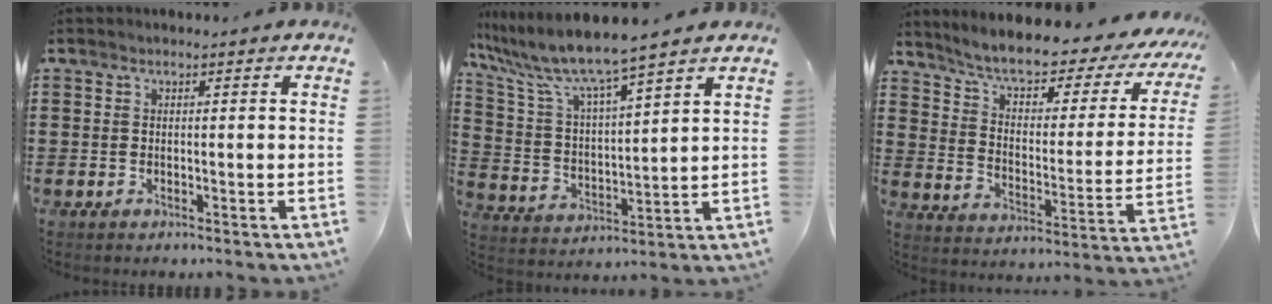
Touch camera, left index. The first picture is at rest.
{"total": 7.6, "force": [6.6, -0.3, 3.8], "torque": [-0.104, -0.040, 0.106]}
{"total": 6.0, "force": [5.1, 0.7, 3.0], "torque": [-0.074, -0.040, 0.078]}